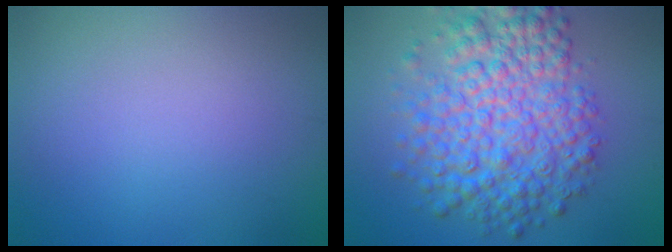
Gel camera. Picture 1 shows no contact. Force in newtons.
{"total": 8.4, "press": 8.4, "slide": 0.1}